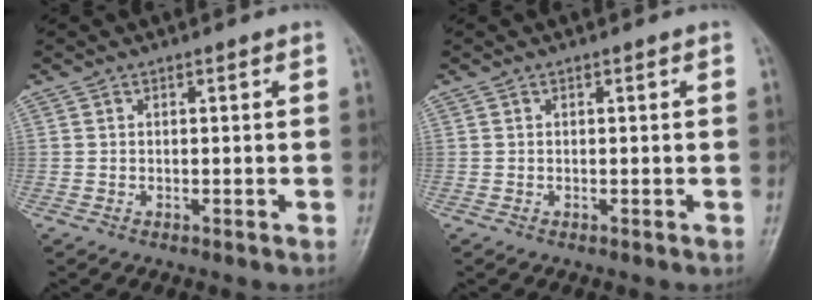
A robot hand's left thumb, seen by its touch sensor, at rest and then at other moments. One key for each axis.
{"total": 0.0}